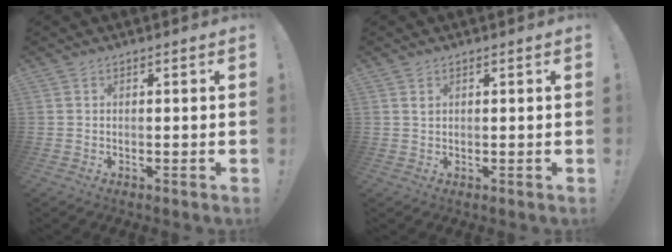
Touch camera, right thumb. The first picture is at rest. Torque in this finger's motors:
{"motor_torque": [-0.24, 0.11, -0.05, 0.24, -0.03]}